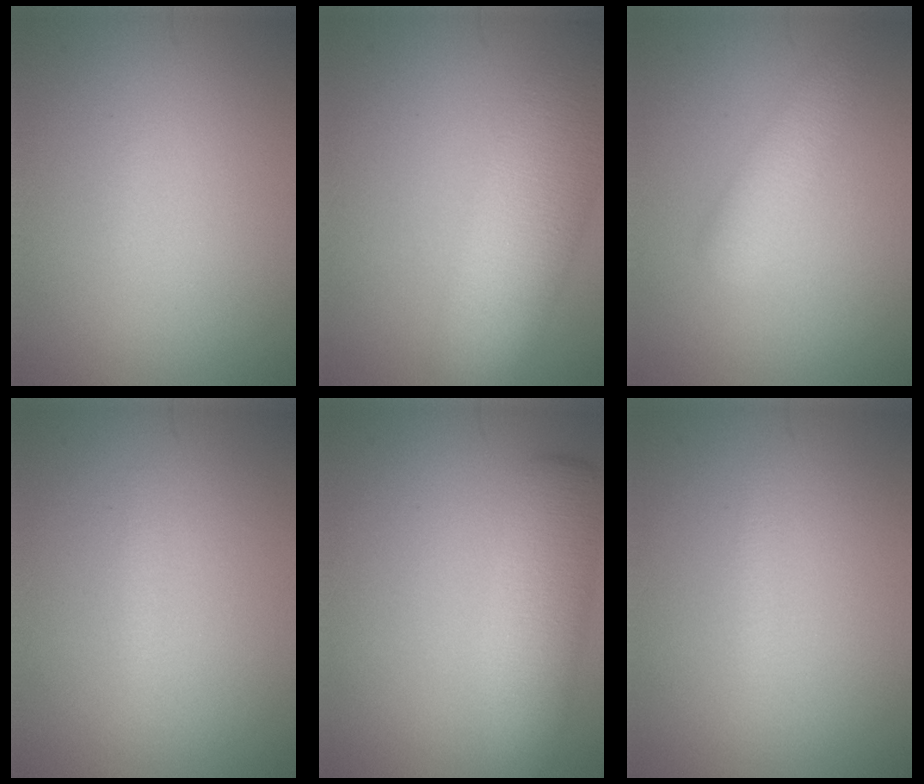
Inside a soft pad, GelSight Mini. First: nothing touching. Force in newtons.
{"total": 9.6, "press": 9.6, "slide": 0.6}
{"total": 2.6, "press": 2.6, "slide": 0.1}
{"total": 0.8, "press": 0.8, "slide": 0.0}
{"total": 5.6, "press": 5.5, "slide": 0.3}
{"total": 0.8, "press": 0.8, "slide": 0.1}